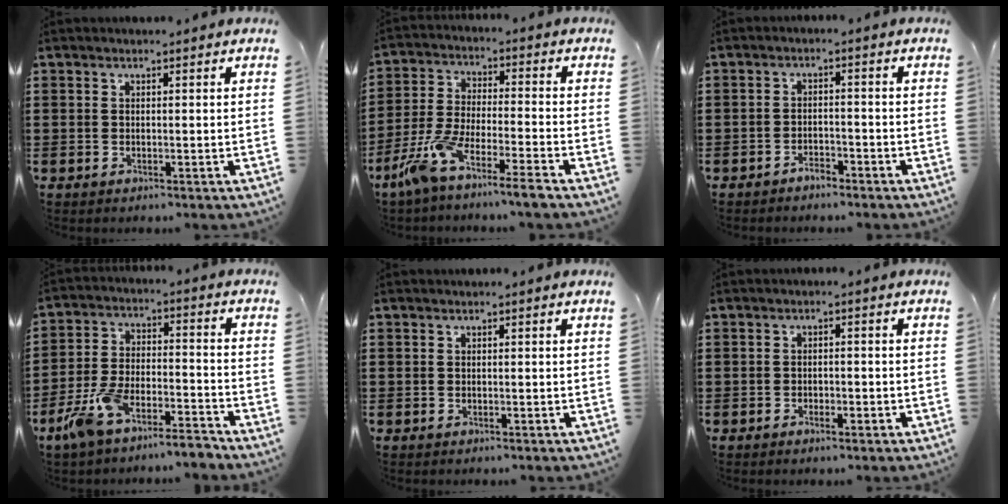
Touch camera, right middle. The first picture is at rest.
{"total": 8.0, "force": [-6.8, -0.3, 4.2], "torque": [-0.107, -0.013, -0.140]}
{"total": 2.0, "force": [-1.9, 0.5, 0.4], "torque": [-0.015, 0.001, -0.040]}
{"total": 7.9, "force": [-6.9, 1.0, 3.7], "torque": [-0.084, 0.003, -0.135]}
{"total": 0.0}
{"total": 1.1, "force": [-0.8, 0.4, 0.7], "torque": [-0.016, -0.002, -0.015]}